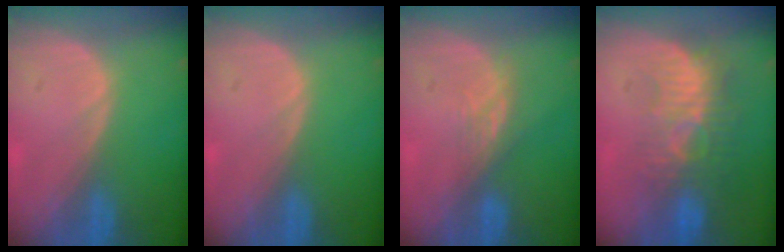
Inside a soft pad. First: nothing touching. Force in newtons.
{"total": 0.0}
{"total": 3.0, "press": 2.6, "slide": 1.5}
{"total": 9.1, "press": 8.4, "slide": 3.7}